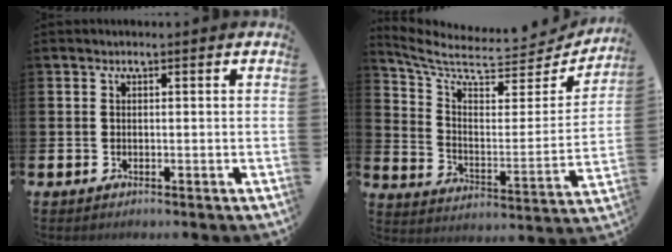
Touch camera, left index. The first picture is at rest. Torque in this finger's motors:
{"motor_torque": [0.23, -0.79, -0.24, 0.01]}